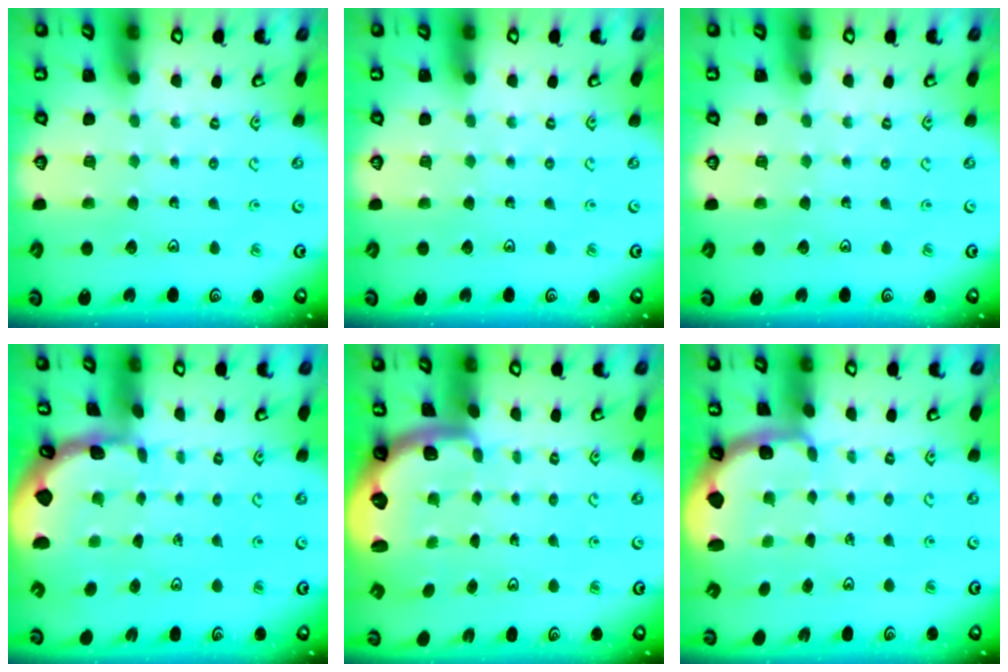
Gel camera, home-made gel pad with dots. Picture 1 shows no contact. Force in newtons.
{"total": 0.0}
{"total": 0.0}
{"total": 1.0, "press": 1.0, "slide": 0.1}
{"total": 2.1, "press": 1.9, "slide": 0.9}
{"total": 1.7, "press": 1.3, "slide": 1.0}